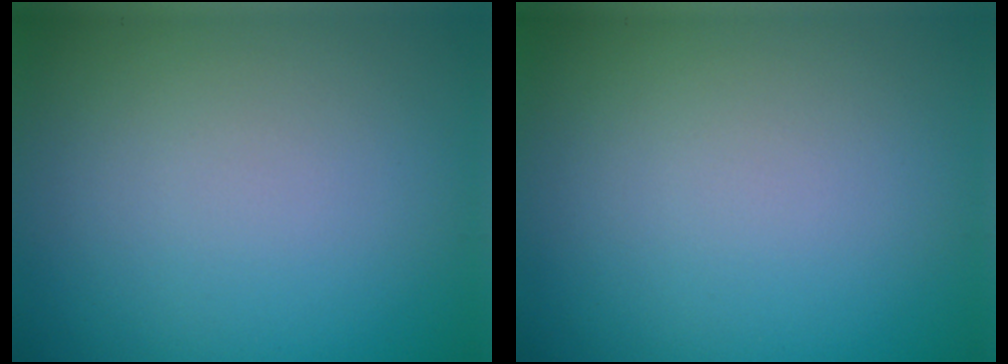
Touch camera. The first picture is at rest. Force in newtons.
{"total": 0.0}